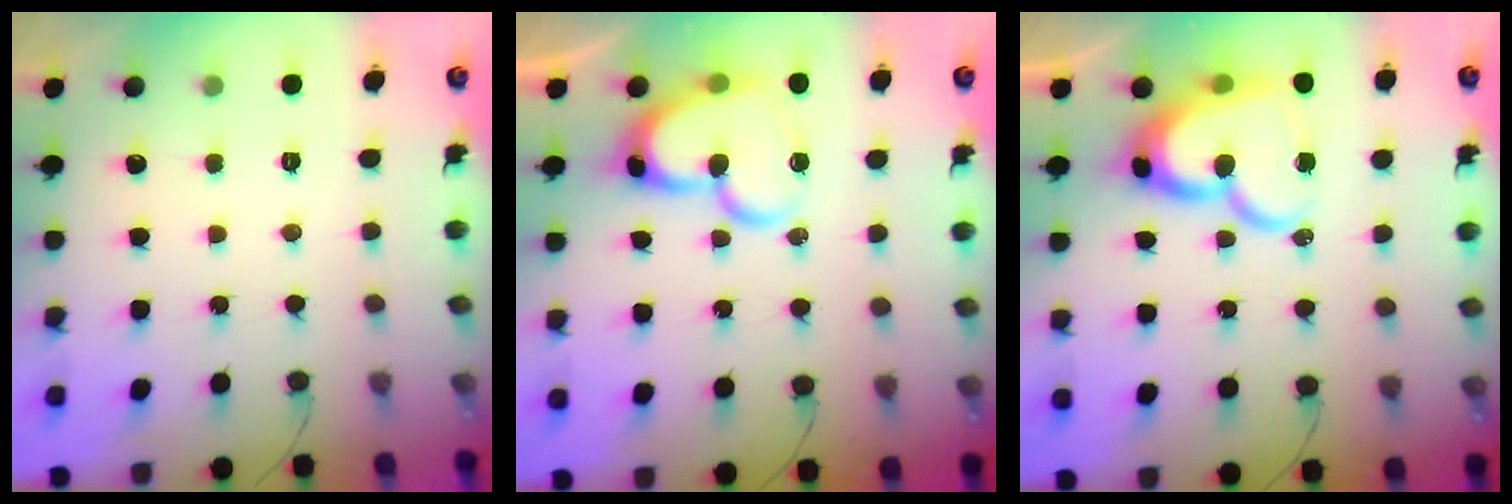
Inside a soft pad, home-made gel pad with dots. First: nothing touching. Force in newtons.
{"total": 17.2, "press": 17.1, "slide": 1.9}
{"total": 18.8, "press": 18.8, "slide": 1.8}